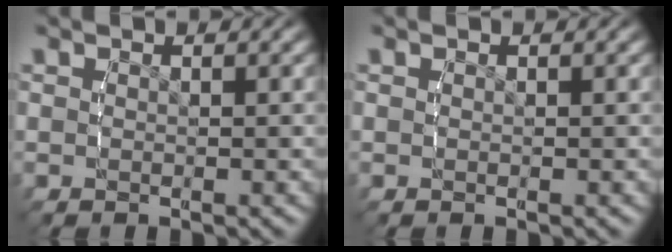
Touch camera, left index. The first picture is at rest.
{"total": 0.0}